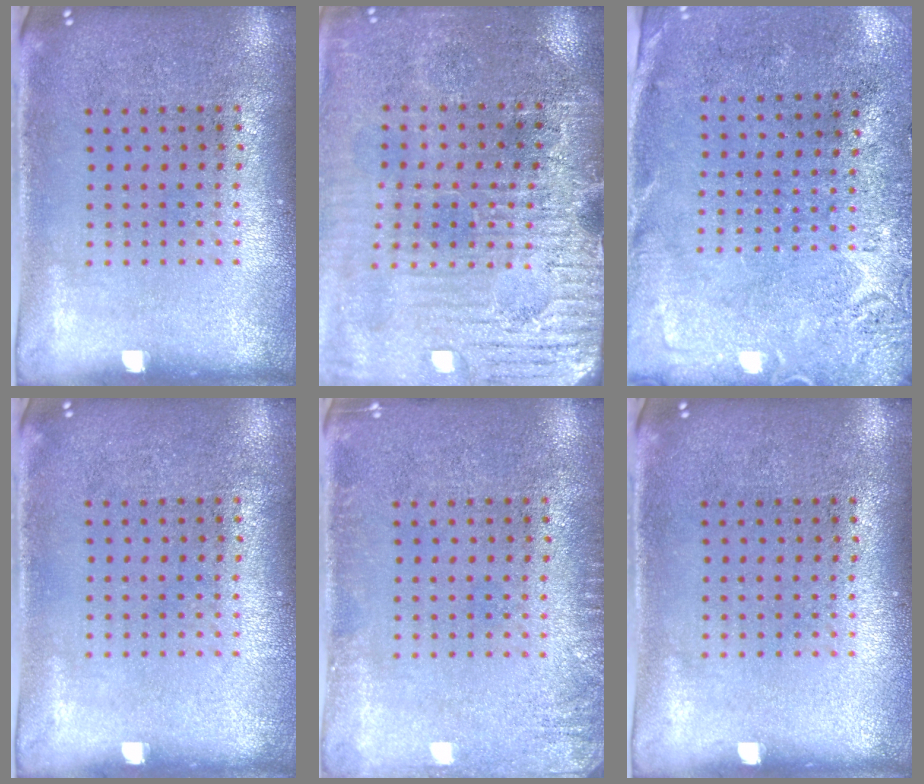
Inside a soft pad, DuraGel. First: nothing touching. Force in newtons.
{"total": 3.6, "press": 3.5, "slide": 0.5}
{"total": 2.8, "press": 2.3, "slide": 1.6}
{"total": 0.0}
{"total": 1.4, "press": 1.4, "slide": 0.3}
{"total": 0.0}